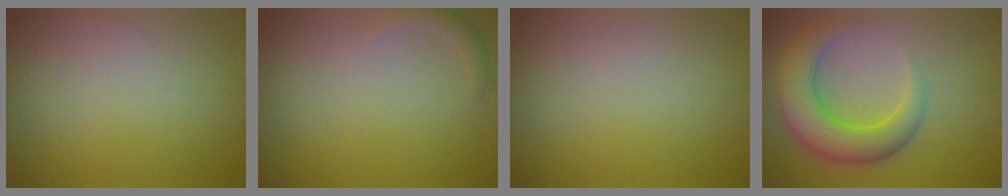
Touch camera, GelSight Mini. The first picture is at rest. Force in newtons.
{"total": 1.2, "press": 1.2, "slide": 0.2}
{"total": 0.0}
{"total": 7.1, "press": 7.1, "slide": 0.2}